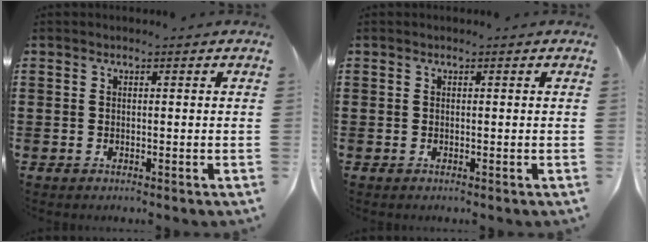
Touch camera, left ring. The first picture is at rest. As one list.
[{"total": 0.0}]